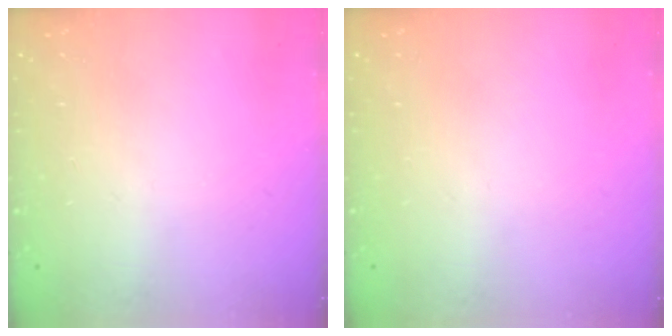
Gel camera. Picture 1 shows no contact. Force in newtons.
{"total": 0.0}